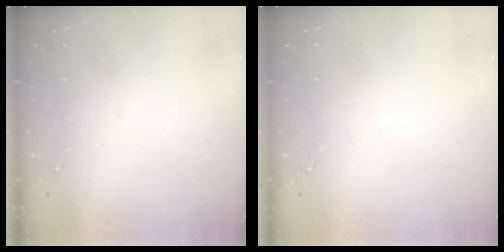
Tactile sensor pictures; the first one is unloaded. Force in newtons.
{"total": 0.0}